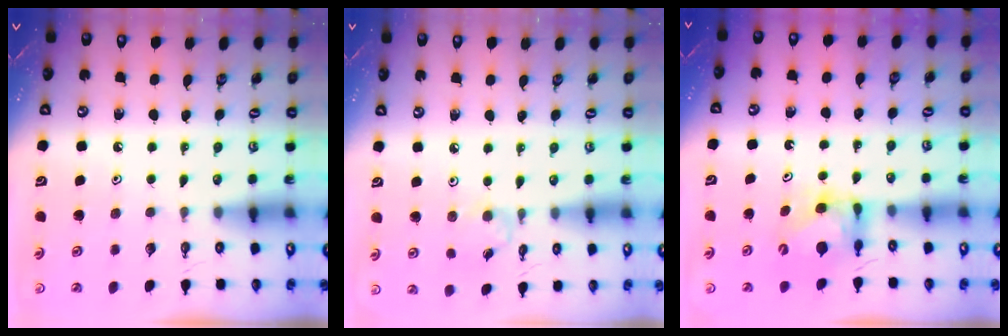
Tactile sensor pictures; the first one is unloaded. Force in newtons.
{"total": 4.0, "press": 3.9, "slide": 0.5}
{"total": 6.3, "press": 6.2, "slide": 0.6}